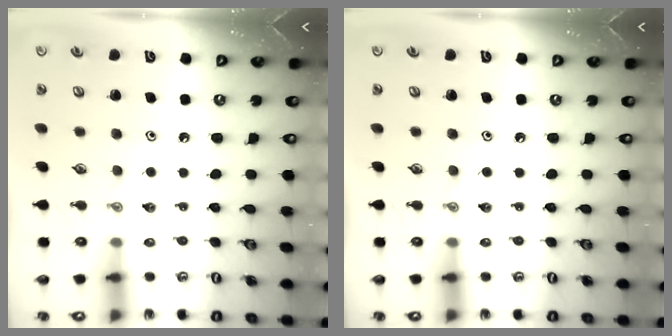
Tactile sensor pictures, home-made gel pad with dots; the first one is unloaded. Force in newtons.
{"total": 0.0}